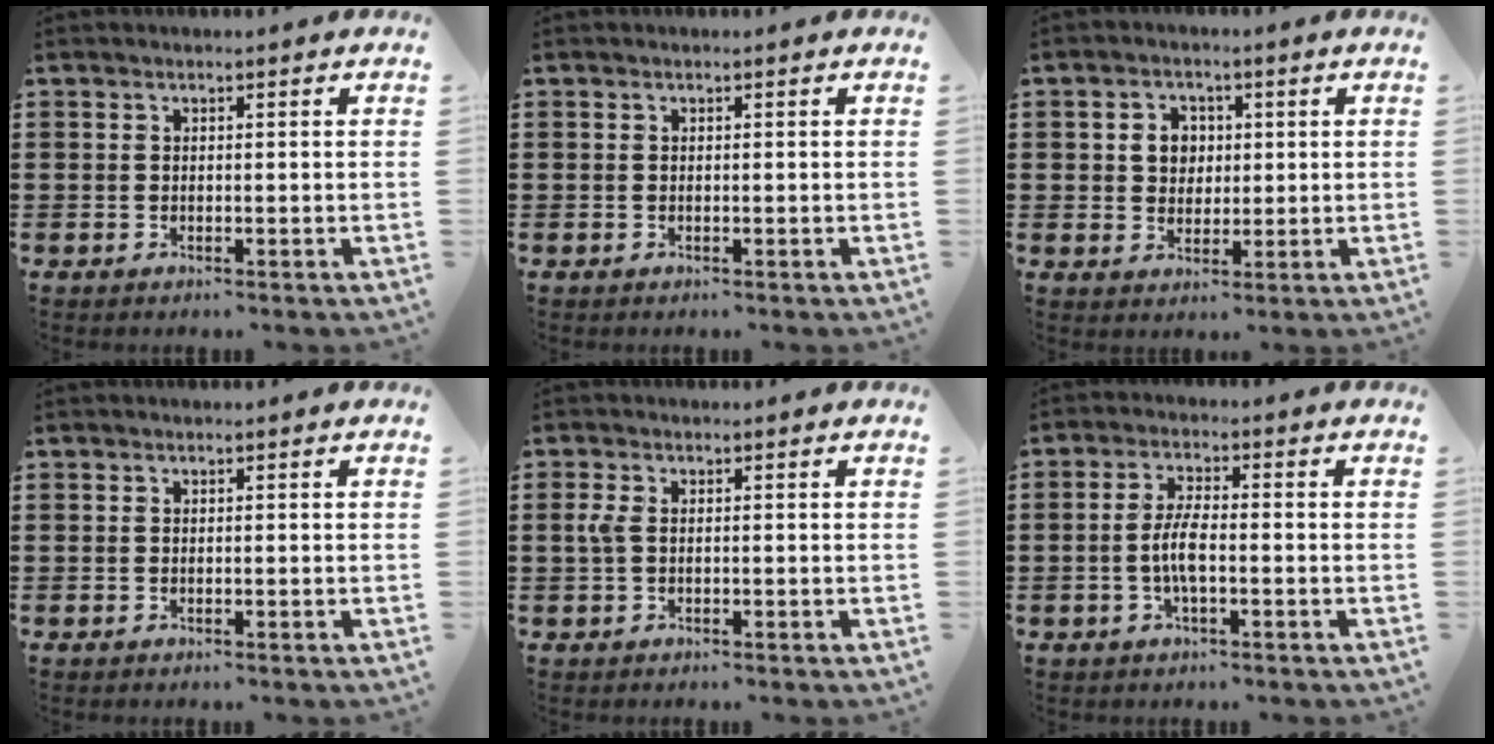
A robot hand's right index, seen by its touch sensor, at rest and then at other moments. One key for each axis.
{"total": 0.0}
{"total": 4.1, "fx": 0.7, "fy": 3.5, "fz": 1.9, "tx": -0.051, "ty": 0.013, "tz": 0.008}
{"total": 0.0}
{"total": 2.3, "fx": 0.0, "fy": 1.0, "fz": 2.0, "tx": -0.063, "ty": -0.003, "tz": -0.009}
{"total": 4.7, "fx": -1.1, "fy": 1.0, "fz": 4.4, "tx": -0.101, "ty": -0.006, "tz": -0.027}